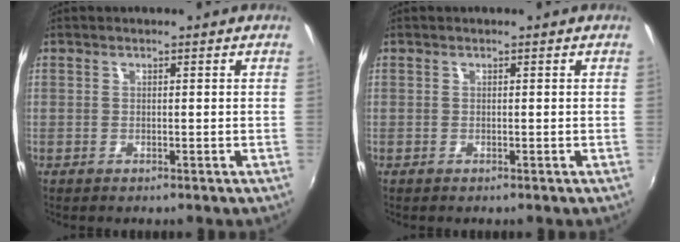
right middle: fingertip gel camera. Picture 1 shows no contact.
{"total": 0.0}